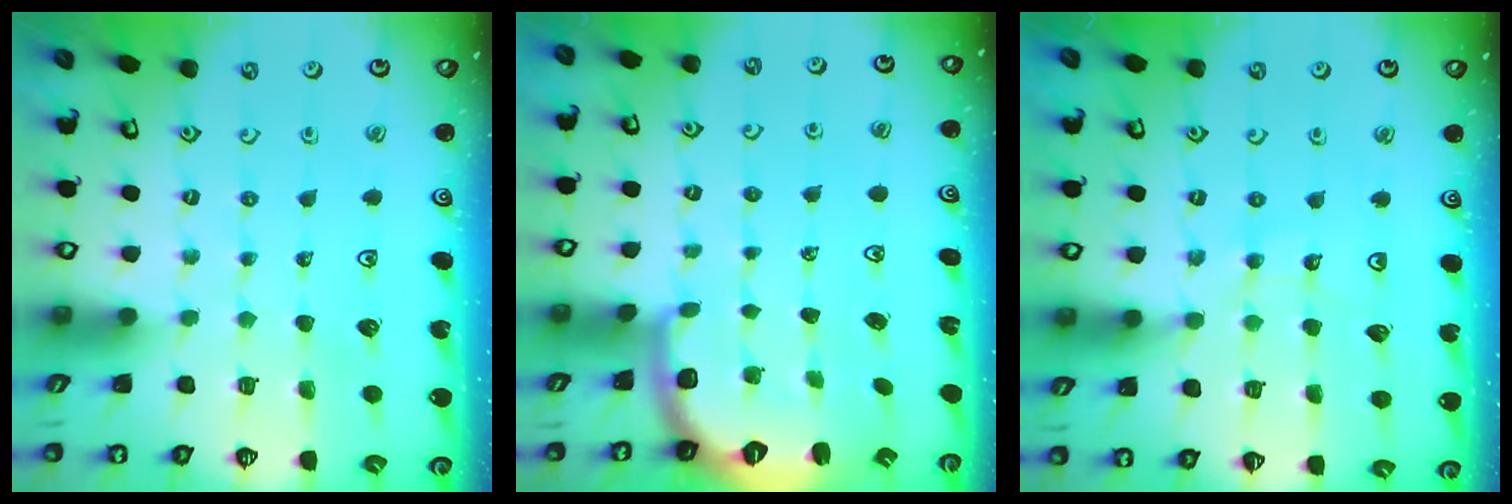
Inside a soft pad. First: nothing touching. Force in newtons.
{"total": 2.7, "press": 1.6, "slide": 2.1}
{"total": 9.6, "press": 9.5, "slide": 1.3}